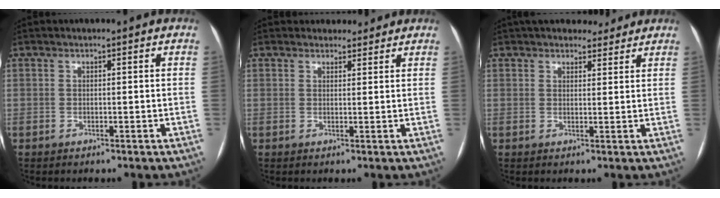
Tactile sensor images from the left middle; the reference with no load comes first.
{"total": 2.7, "force": [2.3, 1.3, 0.0], "torque": [0.004, 0.006, 0.027]}
{"total": 7.3, "force": [6.5, 2.6, 1.9], "torque": [-0.012, 0.013, 0.083]}